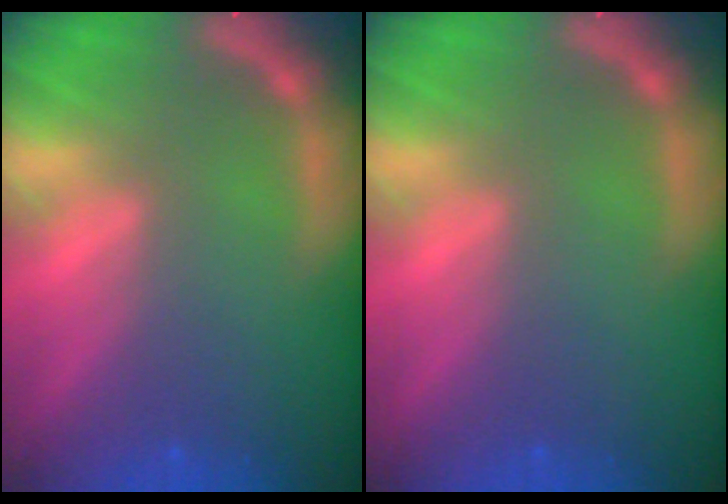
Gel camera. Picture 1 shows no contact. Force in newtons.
{"total": 0.0}